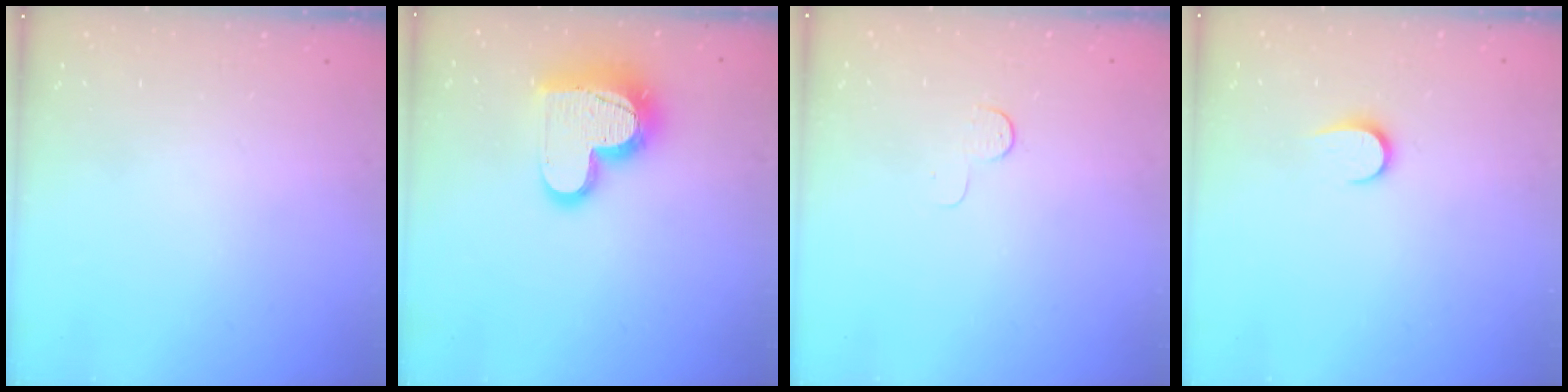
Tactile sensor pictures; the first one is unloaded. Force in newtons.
{"total": 16.8, "press": 16.8, "slide": 1.1}
{"total": 3.8, "press": 3.8, "slide": 0.4}
{"total": 5.7, "press": 5.7, "slide": 0.6}